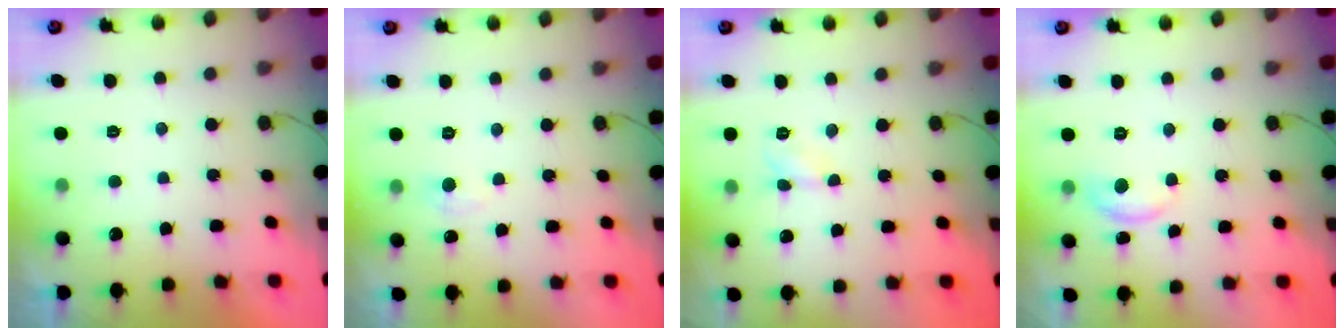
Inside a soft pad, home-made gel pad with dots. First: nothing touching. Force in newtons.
{"total": 2.5, "press": 2.4, "slide": 0.4}
{"total": 2.9, "press": 2.9, "slide": 0.4}
{"total": 6.2, "press": 6.2, "slide": 0.4}